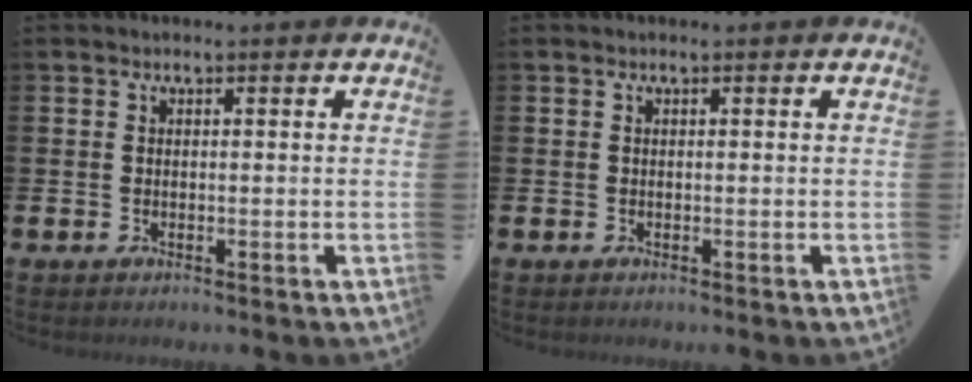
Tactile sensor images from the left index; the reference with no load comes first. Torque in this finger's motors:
{"motor_torque": [0.00, 0.00, 0.01, 0.00]}